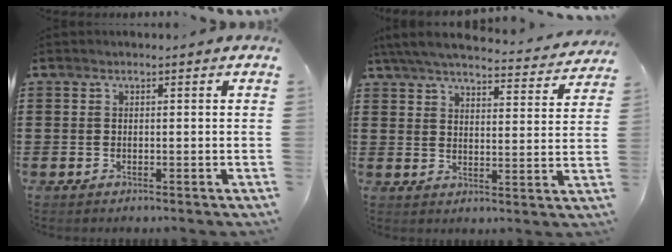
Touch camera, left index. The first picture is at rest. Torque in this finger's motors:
{"motor_torque": [1.40, -0.74, 0.57, 0.11]}